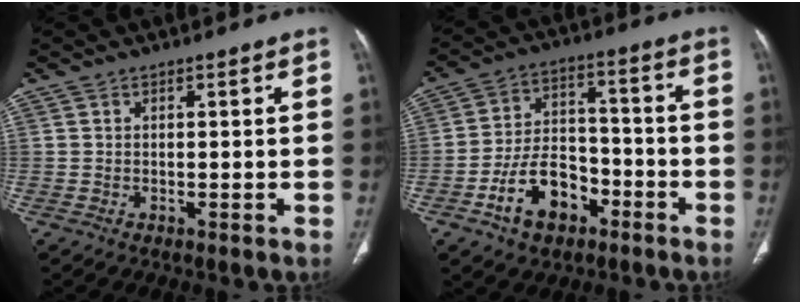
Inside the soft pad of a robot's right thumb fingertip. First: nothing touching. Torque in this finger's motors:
{"motor_torque": [1.55, 0.83, 1.19, -0.76, 0.41]}